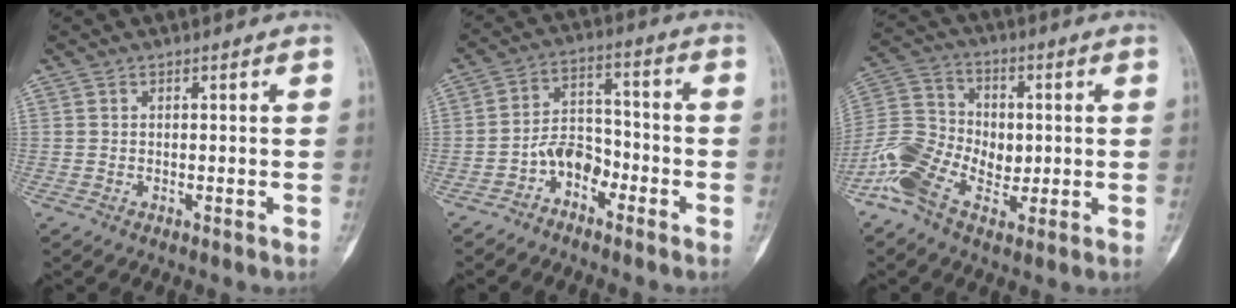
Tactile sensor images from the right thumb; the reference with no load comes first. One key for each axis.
{"total": 6.6, "fx": -3.7, "fy": 4.3, "fz": 3.4, "tx": -0.039, "ty": 0.044, "tz": -0.077}
{"total": 12.6, "fx": -3.0, "fy": 8.8, "fz": 8.5, "tx": -0.145, "ty": 0.020, "tz": -0.065}